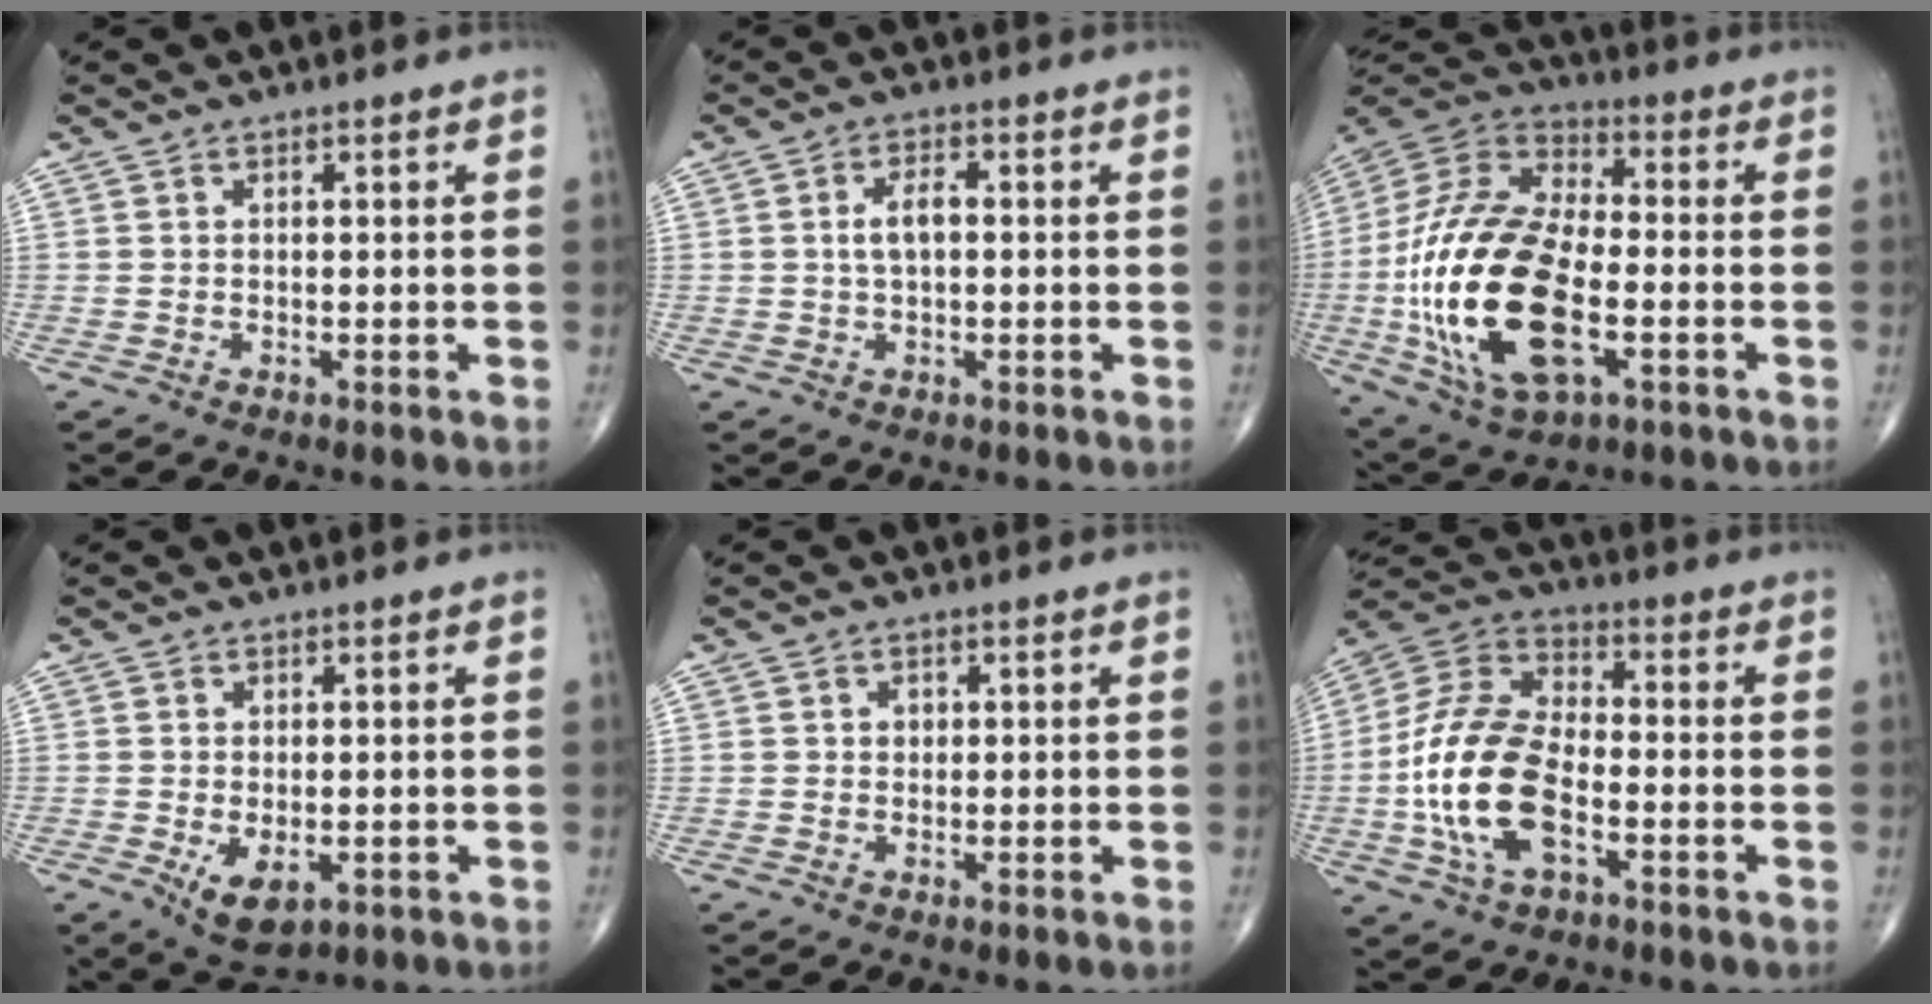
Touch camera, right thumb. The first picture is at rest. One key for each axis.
{"total": 4.0, "fx": 0.2, "fy": 2.0, "fz": 3.5, "tx": -0.070, "ty": 0.008, "tz": 0.002}
{"total": 27.2, "fx": -5.1, "fy": 13.5, "fz": 23.0, "tx": -0.481, "ty": 0.009, "tz": -0.083}
{"total": 5.6, "fx": -1.6, "fy": 3.1, "fz": 4.4, "tx": -0.069, "ty": -0.010, "tz": -0.014}
{"total": 1.4, "fx": 0.3, "fy": 1.2, "fz": 0.6, "tx": -0.003, "ty": 0.001, "tz": 0.004}
{"total": 17.7, "fx": -4.0, "fy": 9.4, "fz": 14.5, "tx": -0.297, "ty": 0.027, "tz": -0.077}